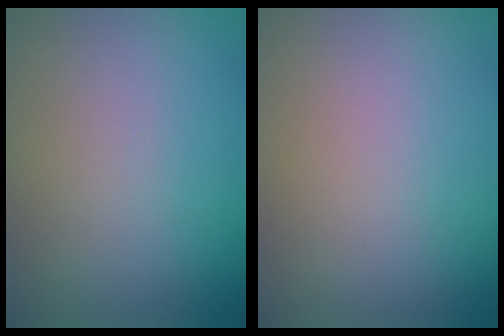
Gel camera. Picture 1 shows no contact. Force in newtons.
{"total": 0.0}